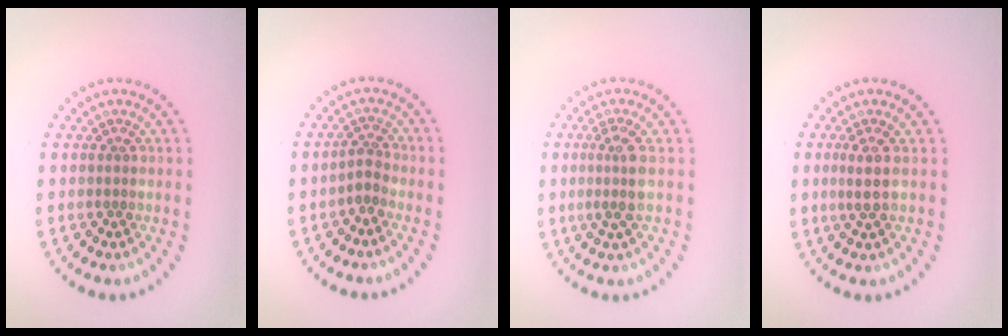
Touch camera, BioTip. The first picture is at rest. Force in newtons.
{"total": 1.7, "press": 1.1, "slide": 1.2}
{"total": 2.3, "press": 1.8, "slide": 1.4}
{"total": 1.7, "press": 1.3, "slide": 1.0}